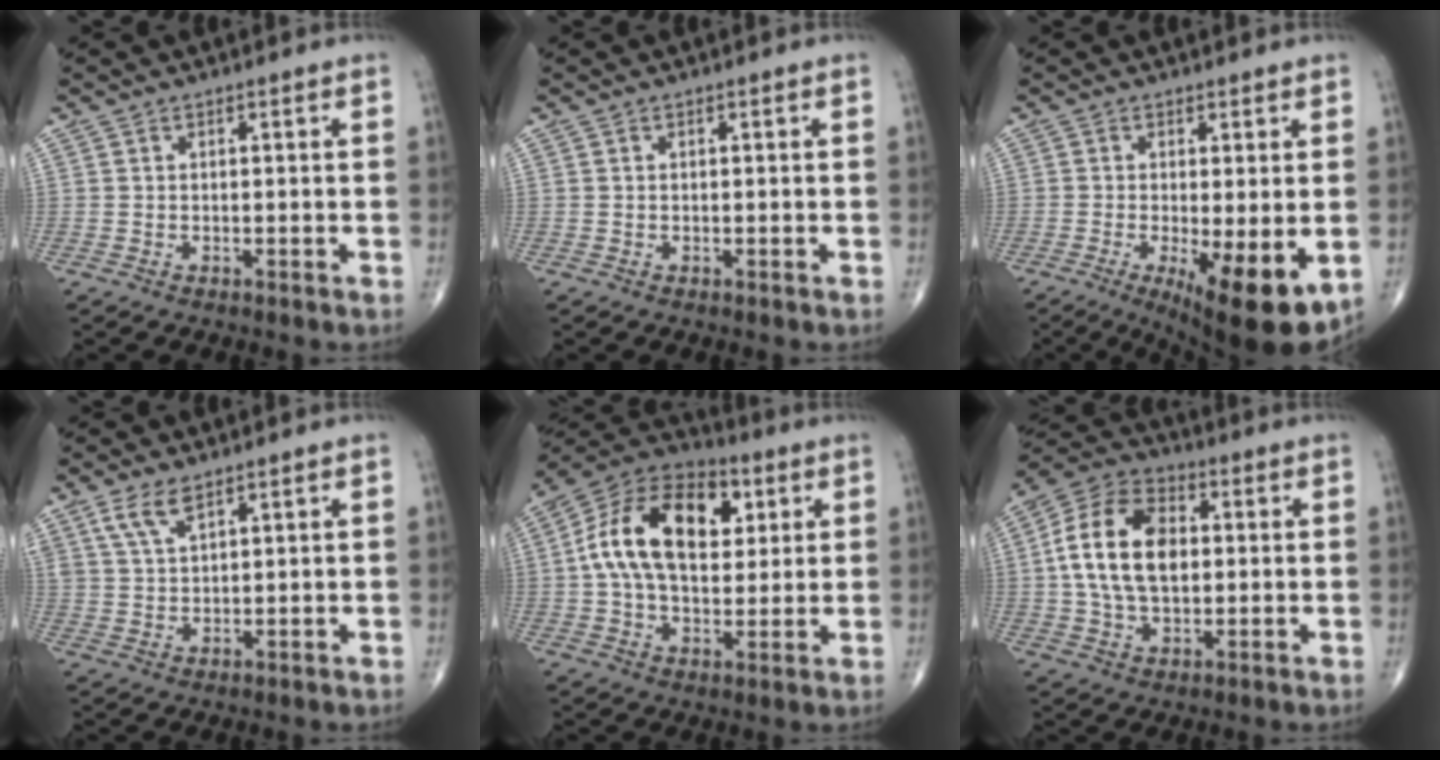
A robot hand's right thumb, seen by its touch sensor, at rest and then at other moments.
{"total": 0.0}
{"total": 12.4, "force": [-3.5, 3.7, 11.4], "torque": [-0.160, -0.026, -0.042]}
{"total": 5.2, "force": [3.3, 2.1, 3.4], "torque": [-0.069, -0.009, 0.071]}
{"total": 19.9, "force": [4.2, 12.1, 15.2], "torque": [-0.241, 0.010, 0.061]}
{"total": 16.0, "force": [1.3, 10.0, 12.4], "torque": [-0.217, 0.021, 0.018]}